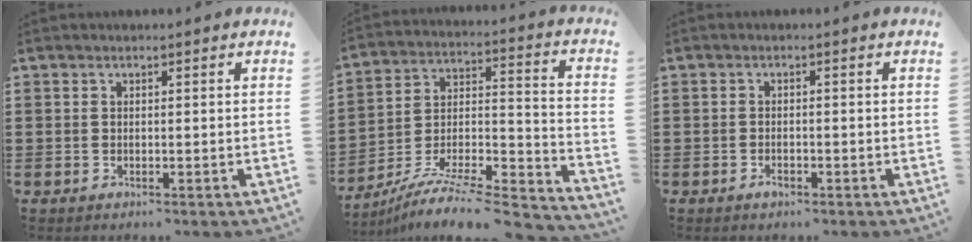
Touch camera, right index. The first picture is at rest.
{"total": 8.3, "force": [-7.2, 1.1, 4.0], "torque": [-0.065, 0.000, -0.144]}
{"total": 1.3, "force": [-0.9, 0.4, 0.8], "torque": [-0.019, -0.007, -0.014]}